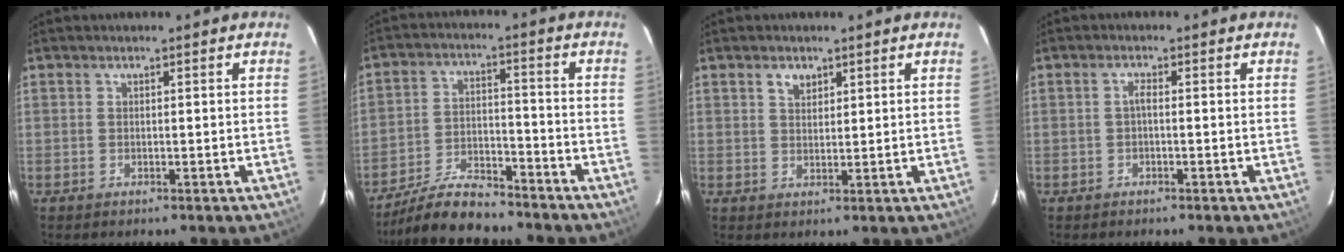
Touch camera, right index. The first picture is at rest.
{"total": 11.6, "force": [-10.4, 3.0, 4.3], "torque": [-0.111, 0.001, -0.179]}
{"total": 2.5, "force": [1.4, 1.6, 1.2], "torque": [-0.017, 0.006, 0.026]}
{"total": 1.1, "force": [-0.3, 0.2, 1.0], "torque": [-0.020, 0.006, -0.008]}